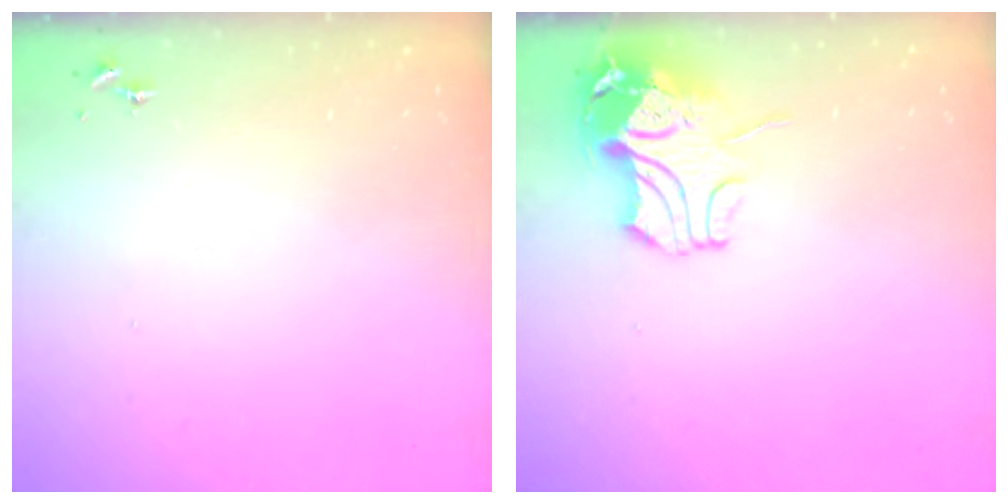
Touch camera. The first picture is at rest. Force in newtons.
{"total": 11.3, "press": 11.2, "slide": 1.6}